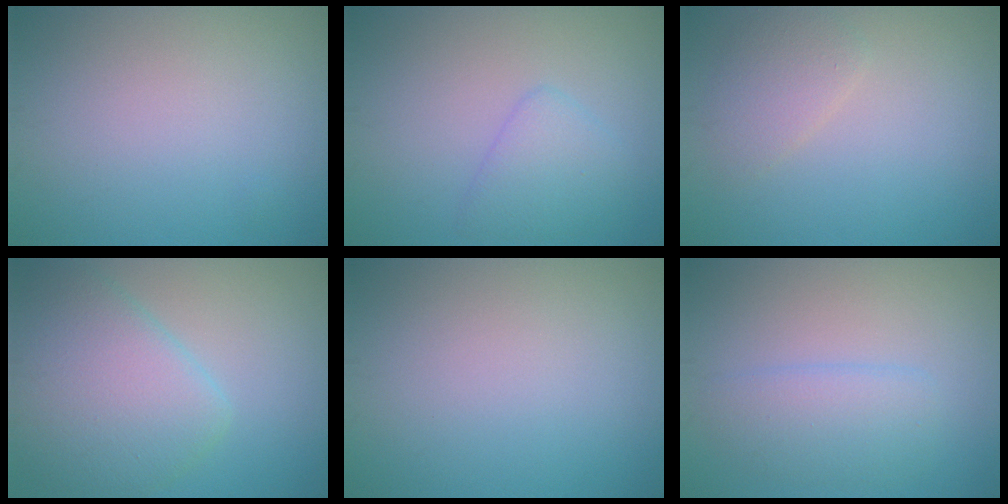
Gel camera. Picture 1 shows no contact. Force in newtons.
{"total": 2.7, "press": 2.7, "slide": 0.0}
{"total": 2.1, "press": 2.1, "slide": 0.1}
{"total": 6.9, "press": 6.9, "slide": 0.2}
{"total": 0.0}
{"total": 3.0, "press": 3.0, "slide": 0.2}